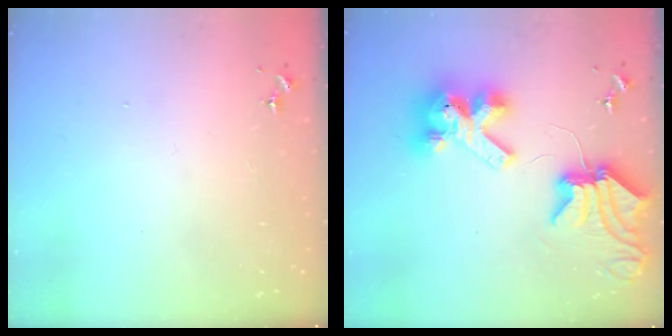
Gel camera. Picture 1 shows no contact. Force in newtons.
{"total": 14.5, "press": 14.3, "slide": 1.8}